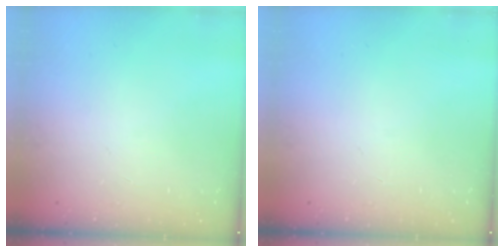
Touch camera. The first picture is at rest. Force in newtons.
{"total": 0.0}